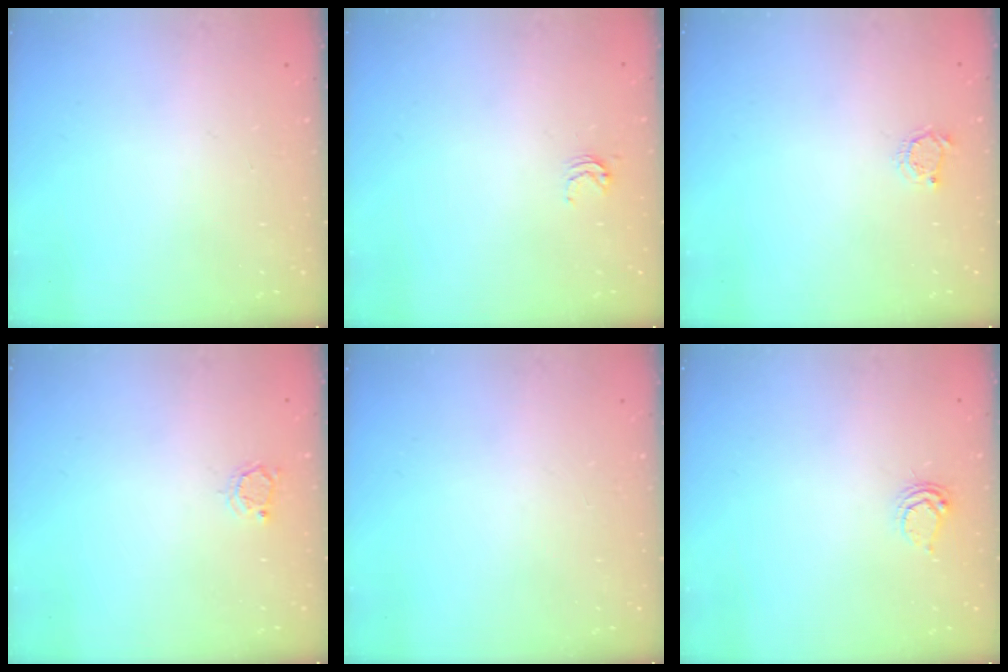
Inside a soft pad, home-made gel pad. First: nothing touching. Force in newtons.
{"total": 3.3, "press": 3.3, "slide": 0.3}
{"total": 3.1, "press": 3.1, "slide": 0.4}
{"total": 2.9, "press": 2.9, "slide": 0.3}
{"total": 0.0}
{"total": 3.5, "press": 3.4, "slide": 0.4}